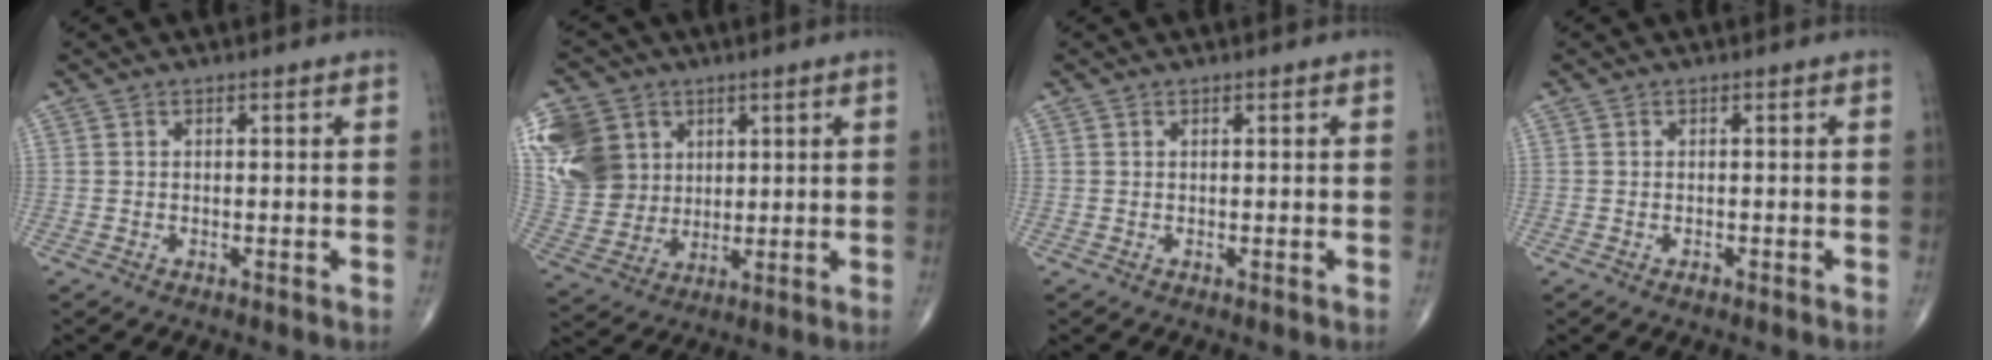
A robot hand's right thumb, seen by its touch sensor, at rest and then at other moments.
{"total": 17.6, "force": [5.7, 14.5, 8.2], "torque": [-0.169, 0.007, 0.121]}
{"total": 0.0}
{"total": 0.8, "force": [-0.5, 0.4, 0.5], "torque": [-0.008, 0.000, -0.008]}